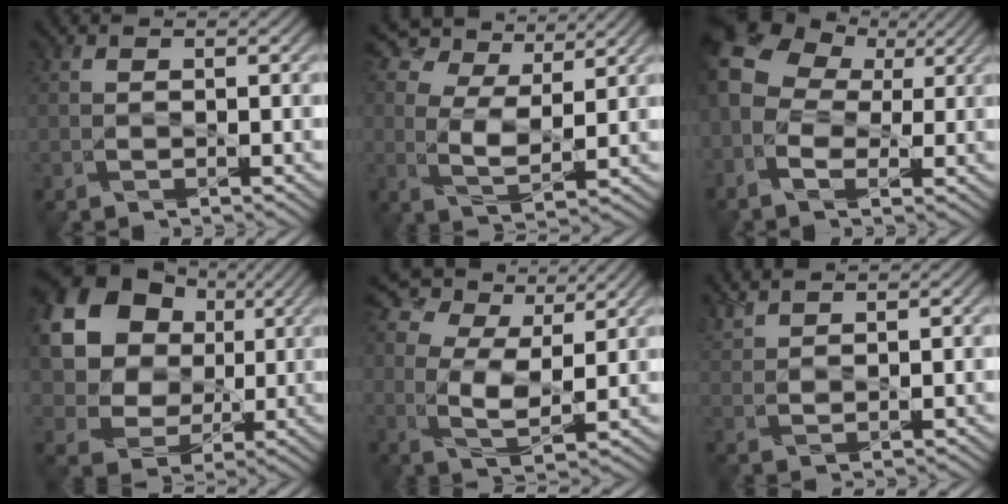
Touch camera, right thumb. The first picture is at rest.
{"total": 8.4, "force": [5.9, 3.5, 4.8], "torque": [-0.122, 0.013, 0.102]}
{"total": 12.0, "force": [1.7, 9.1, 7.7], "torque": [-0.209, 0.017, 0.021]}
{"total": 16.2, "force": [5.1, 12.8, 8.5], "torque": [-0.230, 0.043, 0.106]}
{"total": 9.4, "force": [4.8, 4.9, 6.4], "torque": [-0.159, 0.016, 0.082]}
{"total": 3.0, "force": [2.8, 0.3, 1.1], "torque": [-0.033, 0.008, 0.065]}